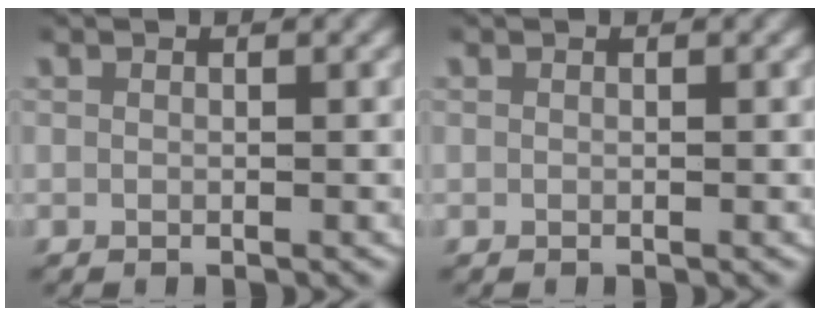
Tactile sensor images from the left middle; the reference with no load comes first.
{"total": 0.0}